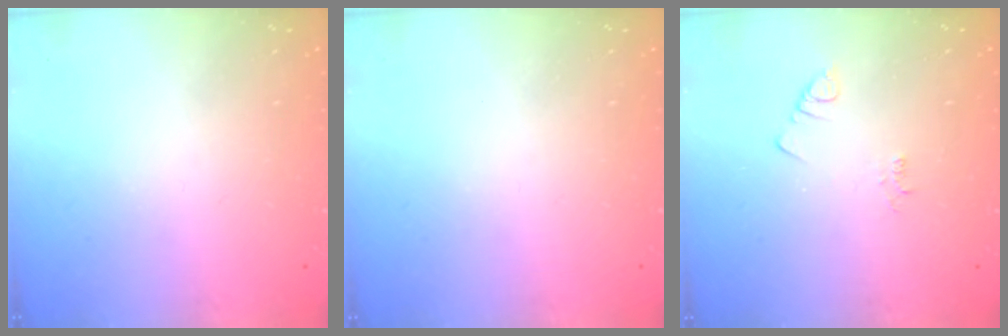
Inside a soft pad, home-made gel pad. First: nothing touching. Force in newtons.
{"total": 0.0}
{"total": 1.9, "press": 1.9, "slide": 0.3}